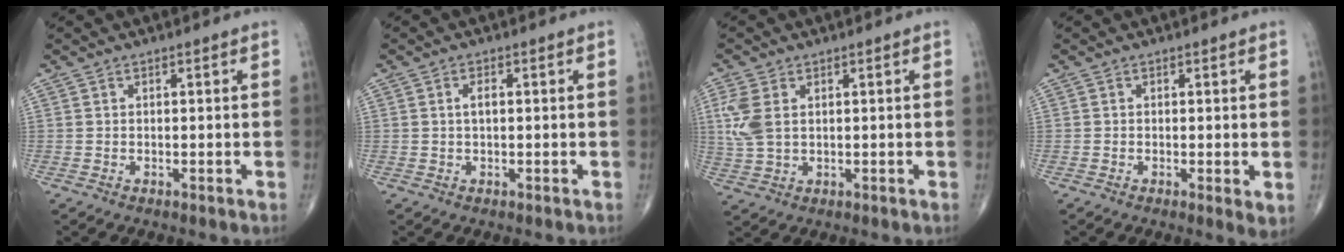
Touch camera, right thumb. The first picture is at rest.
{"total": 1.8, "force": [0.2, 0.8, 1.5], "torque": [-0.025, 0.004, 0.001]}
{"total": 6.3, "force": [1.5, 3.8, 4.7], "torque": [-0.119, 0.002, 0.036]}
{"total": 2.3, "force": [-0.3, 0.6, 2.2], "torque": [-0.034, -0.010, -0.009]}